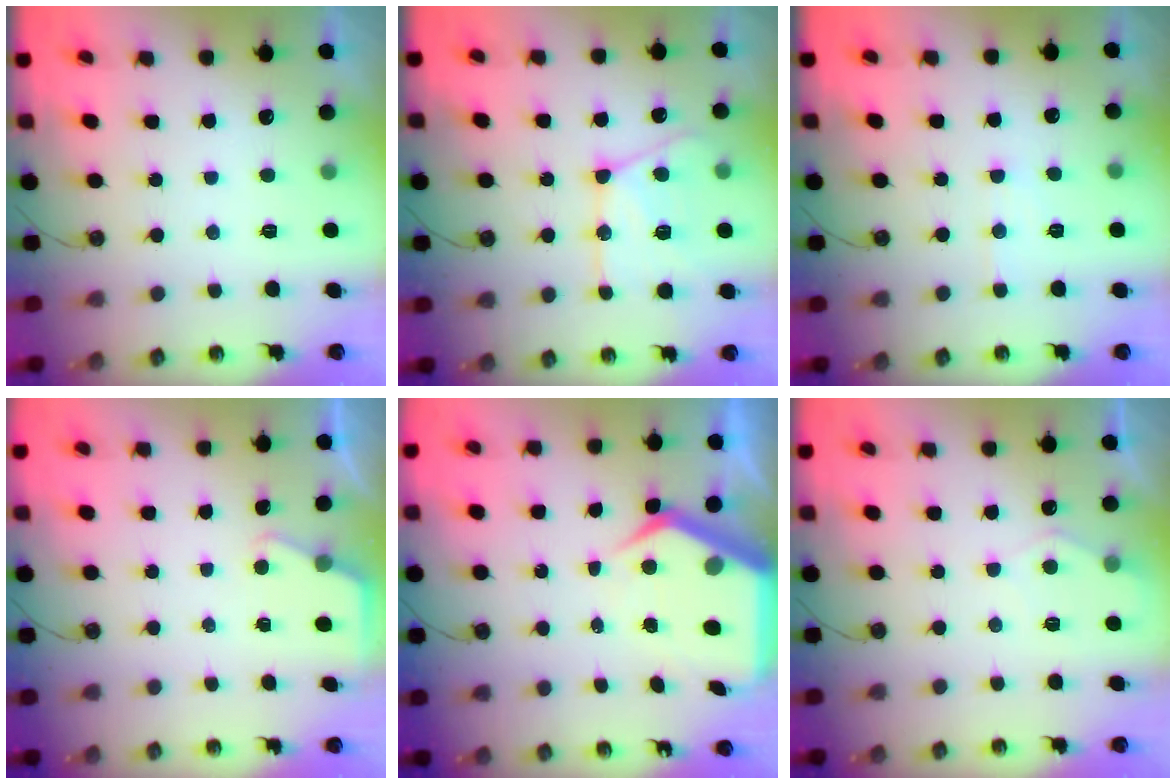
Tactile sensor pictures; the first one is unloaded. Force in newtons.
{"total": 16.5, "press": 16.4, "slide": 1.7}
{"total": 4.8, "press": 4.7, "slide": 0.6}
{"total": 2.7, "press": 2.7, "slide": 0.4}
{"total": 9.3, "press": 9.2, "slide": 0.9}
{"total": 6.0, "press": 6.0, "slide": 0.8}